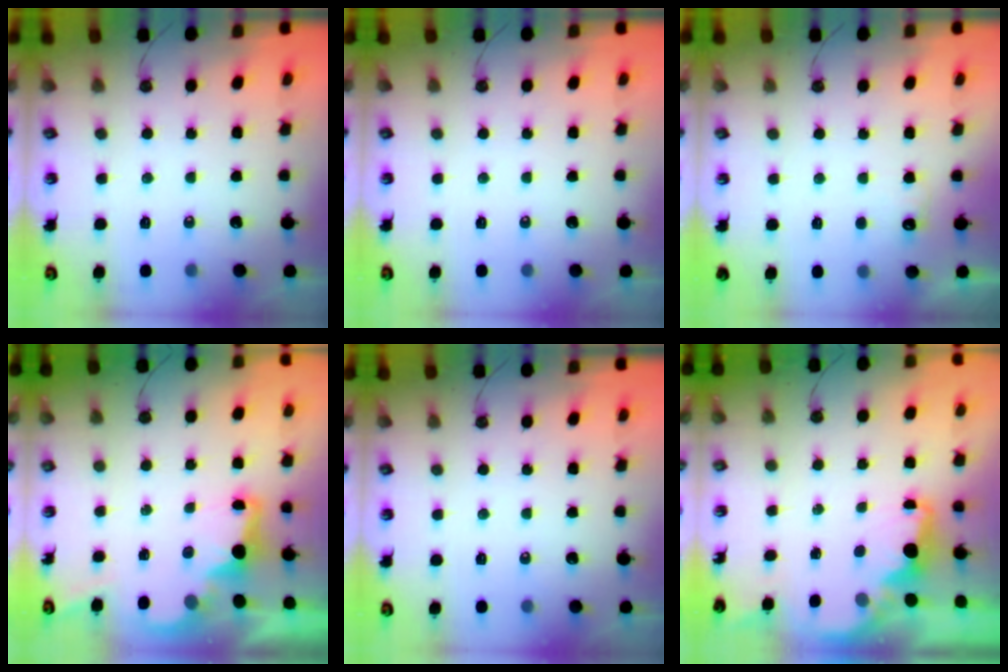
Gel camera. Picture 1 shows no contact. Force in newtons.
{"total": 0.0}
{"total": 4.3, "press": 4.1, "slide": 1.1}
{"total": 3.0, "press": 2.9, "slide": 0.6}
{"total": 0.0}
{"total": 2.2, "press": 2.1, "slide": 0.8}